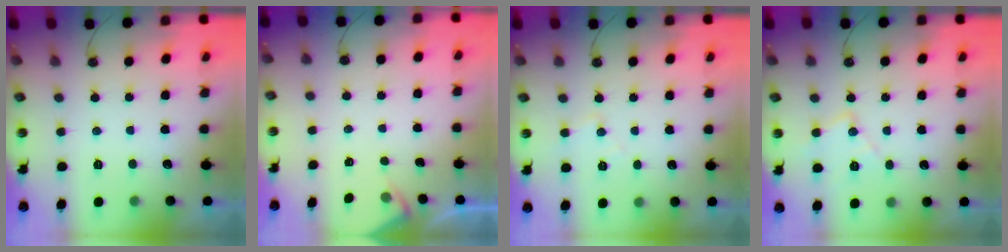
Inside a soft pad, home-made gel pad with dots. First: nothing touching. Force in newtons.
{"total": 2.7, "press": 2.6, "slide": 0.5}
{"total": 5.5, "press": 5.5, "slide": 0.8}
{"total": 9.6, "press": 9.5, "slide": 0.6}